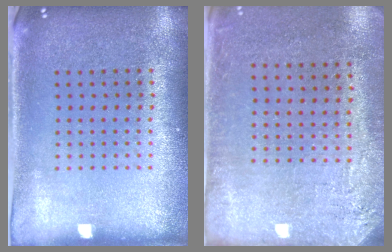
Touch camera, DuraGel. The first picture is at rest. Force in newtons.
{"total": 2.7, "press": 2.3, "slide": 1.4}